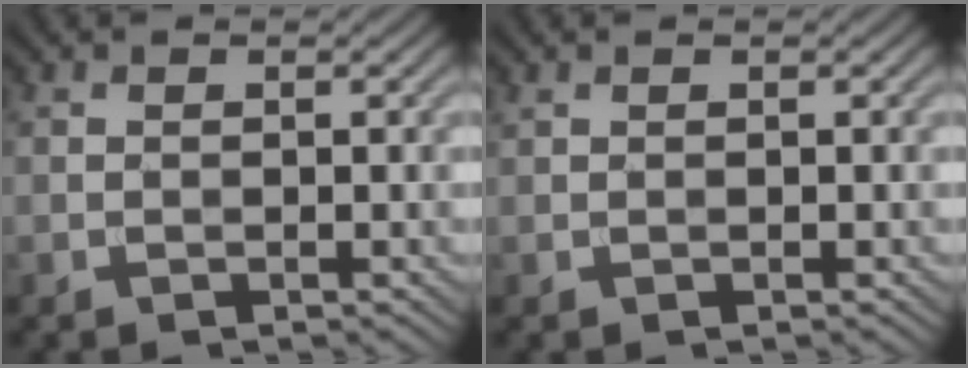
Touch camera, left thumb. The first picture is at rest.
{"total": 0.0}